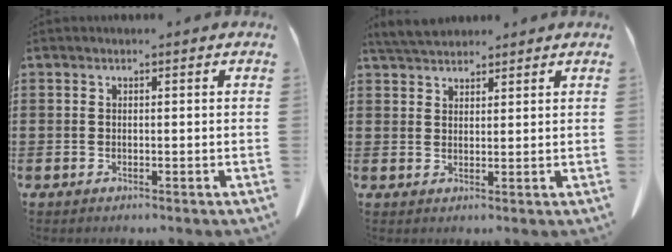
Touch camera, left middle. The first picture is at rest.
{"total": 3.9, "force": [3.6, 0.9, 1.1], "torque": [-0.032, -0.003, 0.070]}